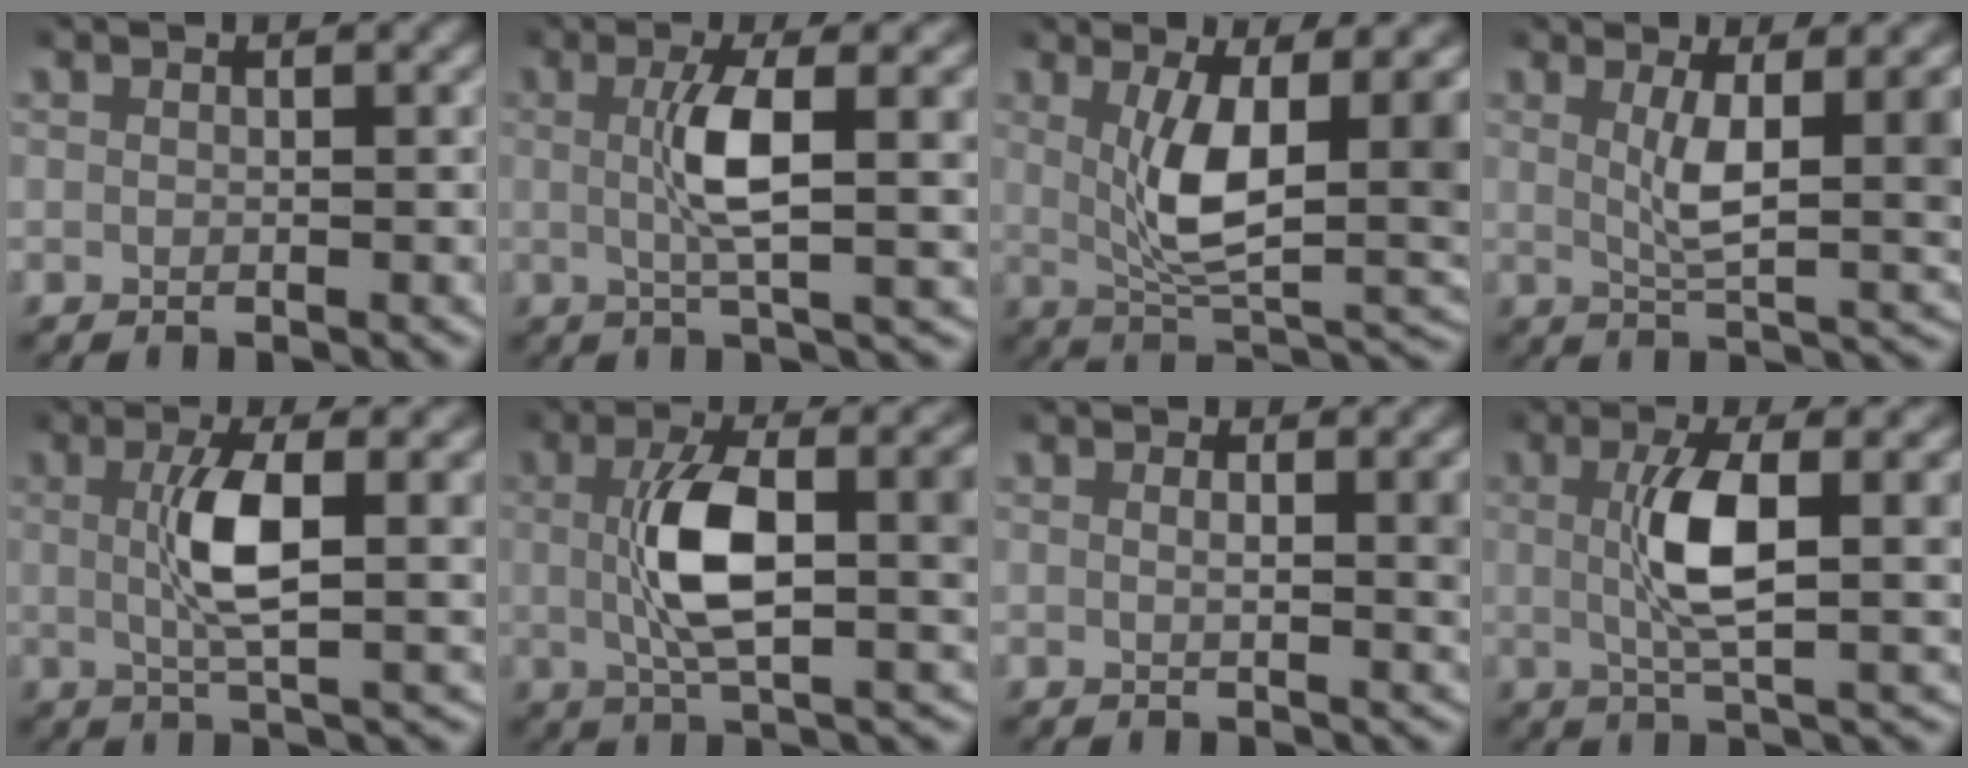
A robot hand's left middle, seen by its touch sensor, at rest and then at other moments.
{"total": 5.9, "force": [1.0, 1.0, 5.8], "torque": [-0.093, 0.003, 0.015]}
{"total": 9.5, "force": [0.6, 3.7, 8.7], "torque": [-0.132, -0.012, 0.016]}
{"total": 6.3, "force": [1.0, 1.9, 5.9], "torque": [-0.081, -0.011, 0.020]}
{"total": 6.5, "force": [1.1, 1.5, 6.2], "torque": [-0.104, 0.000, 0.017]}
{"total": 8.3, "force": [0.2, 3.0, 7.7], "torque": [-0.128, 0.002, 0.005]}
{"total": 2.2, "force": [0.5, 0.2, 2.1], "torque": [-0.026, -0.006, 0.010]}
{"total": 7.1, "force": [1.0, 1.9, 6.8], "torque": [-0.111, 0.000, 0.016]}